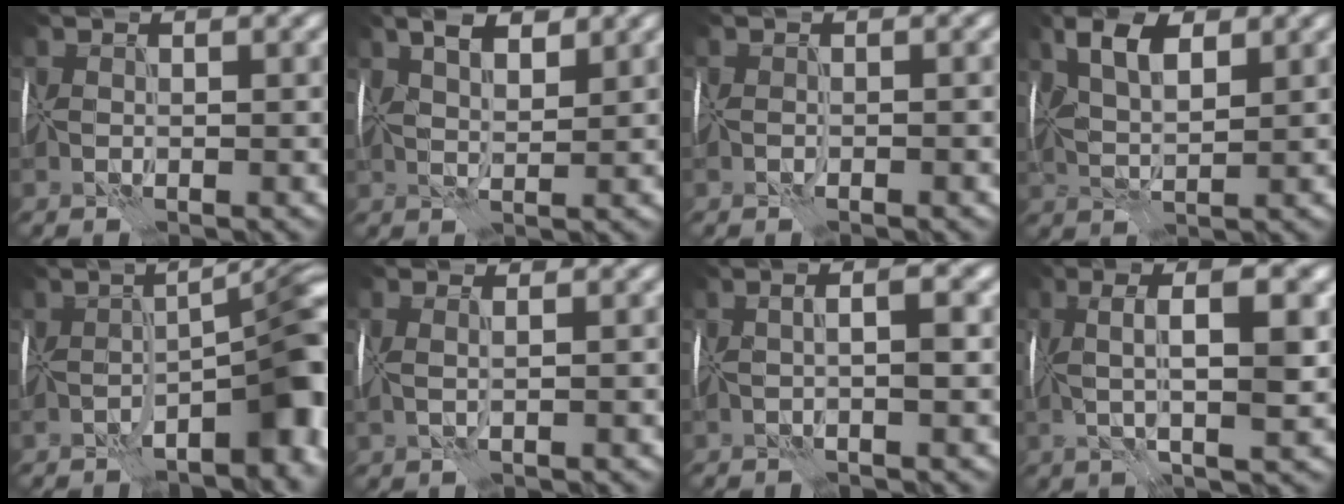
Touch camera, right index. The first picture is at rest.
{"total": 4.5, "force": [2.5, 1.8, 3.2], "torque": [-0.049, 0.009, 0.031]}
{"total": 1.0, "force": [-0.7, 0.4, 0.6], "torque": [-0.006, -0.010, -0.009]}
{"total": 5.4, "force": [2.3, 2.3, 4.4], "torque": [-0.085, 0.006, 0.039]}
{"total": 8.3, "force": [-3.3, 2.6, 7.2], "torque": [-0.084, -0.006, -0.048]}
{"total": 1.6, "force": [0.5, 0.4, 1.4], "torque": [-0.010, 0.006, -0.003]}
{"total": 2.3, "force": [0.0, 0.3, 2.3], "torque": [-0.015, 0.004, -0.009]}
{"total": 6.0, "force": [0.8, 0.9, 5.8], "torque": [-0.094, 0.005, 0.009]}